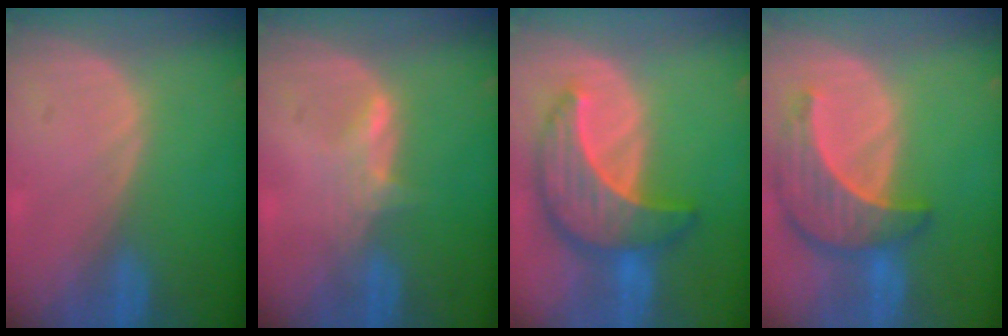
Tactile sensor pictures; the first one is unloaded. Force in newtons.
{"total": 2.6, "press": 2.5, "slide": 0.3}
{"total": 9.8, "press": 9.8, "slide": 0.8}
{"total": 8.8, "press": 8.0, "slide": 3.7}